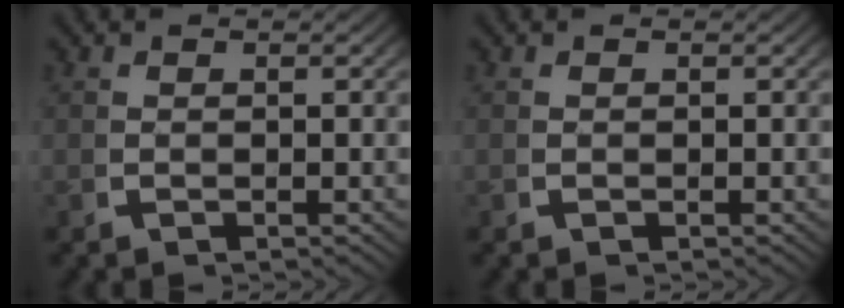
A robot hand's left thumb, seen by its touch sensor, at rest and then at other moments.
{"total": 0.0}